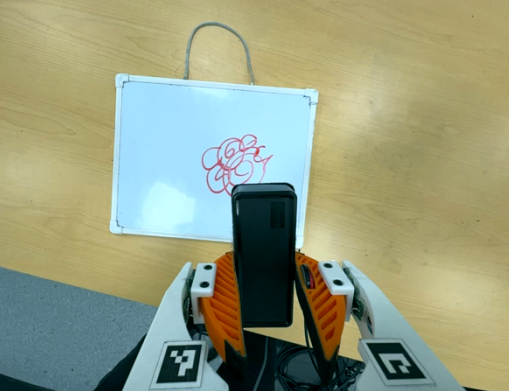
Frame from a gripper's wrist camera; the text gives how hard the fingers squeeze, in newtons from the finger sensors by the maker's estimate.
{"total": 4.6, "left": 3.6, "right": 5.7}